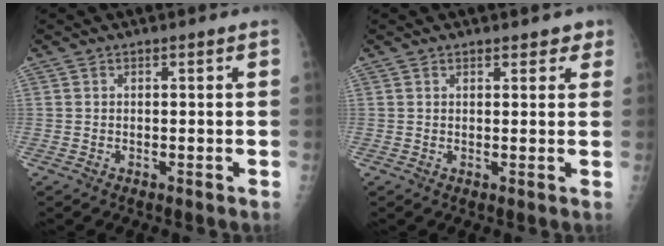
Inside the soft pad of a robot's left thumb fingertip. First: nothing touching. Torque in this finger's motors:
{"motor_torque": [-0.19, -0.03, -0.32, 0.00, 0.04]}